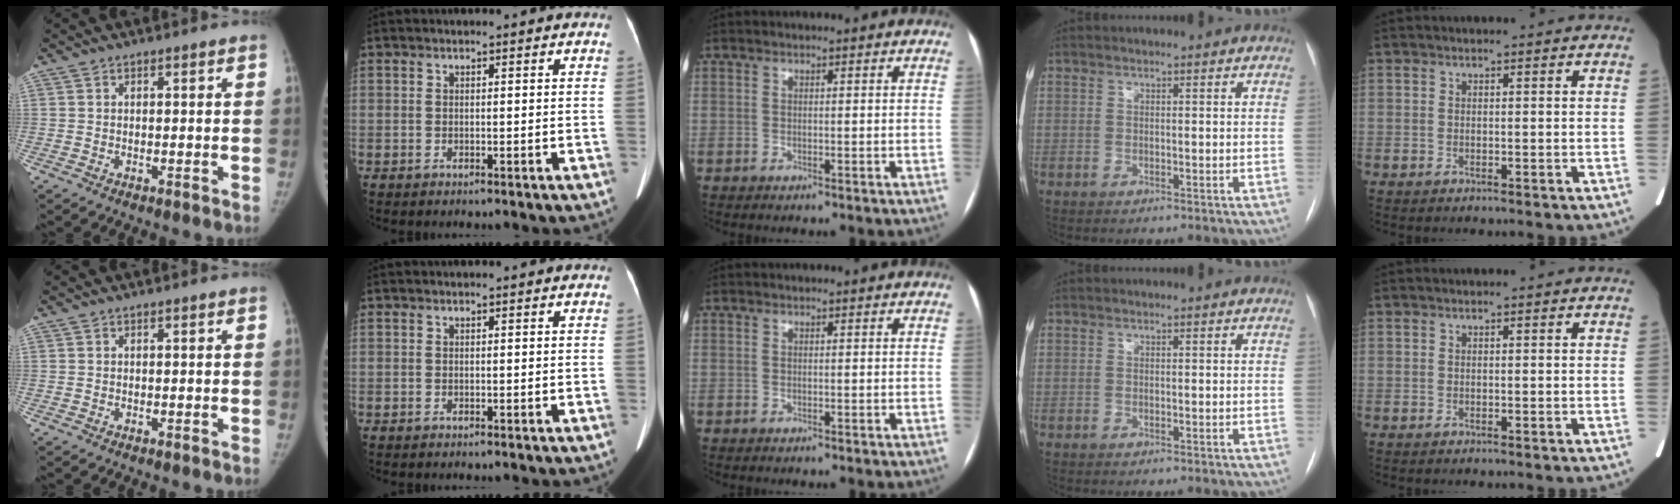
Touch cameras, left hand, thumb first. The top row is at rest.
{}